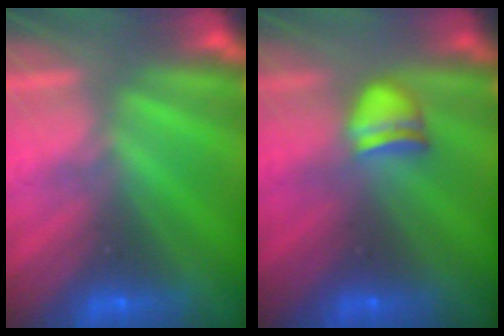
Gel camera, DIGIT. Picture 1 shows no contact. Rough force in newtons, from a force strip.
{"total": 2.3}